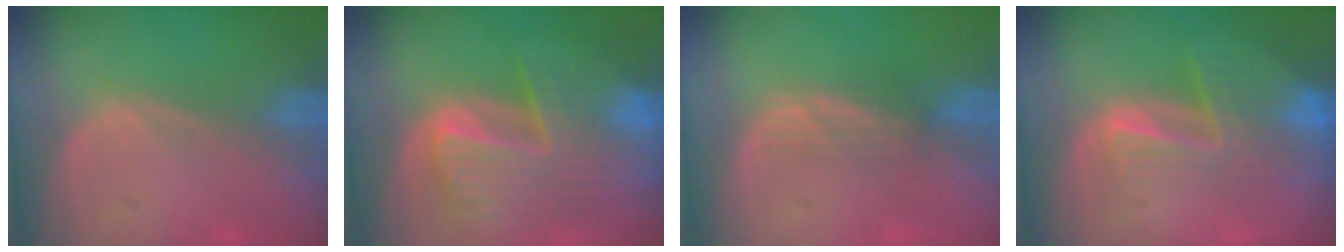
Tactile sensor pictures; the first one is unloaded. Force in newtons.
{"total": 9.8, "press": 8.5, "slide": 4.9}
{"total": 2.1, "press": 2.1, "slide": 0.2}
{"total": 8.1, "press": 7.0, "slide": 4.0}